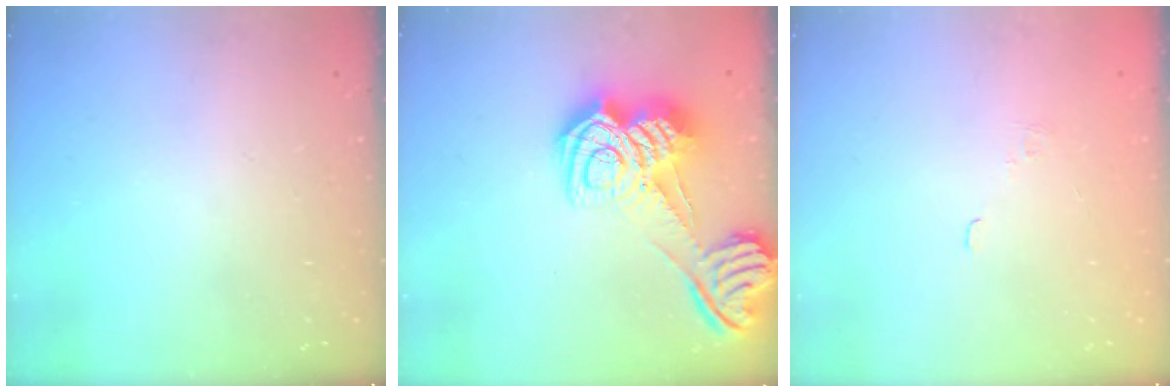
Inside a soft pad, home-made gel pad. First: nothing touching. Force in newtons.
{"total": 16.8, "press": 16.8, "slide": 0.9}
{"total": 1.8, "press": 1.3, "slide": 1.2}